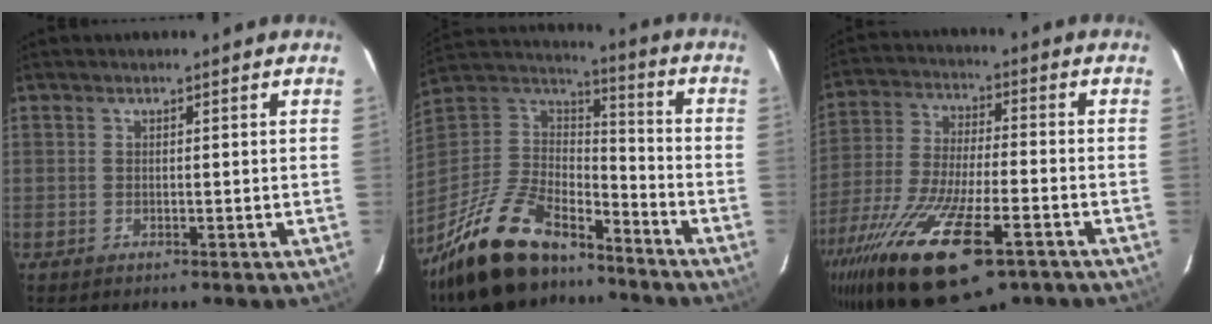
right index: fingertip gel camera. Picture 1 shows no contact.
{"total": 24.7, "force": [-18.0, 10.6, 13.2], "torque": [-0.282, -0.007, -0.302]}
{"total": 25.4, "force": [-15.6, 8.3, 18.3], "torque": [-0.382, -0.072, -0.266]}